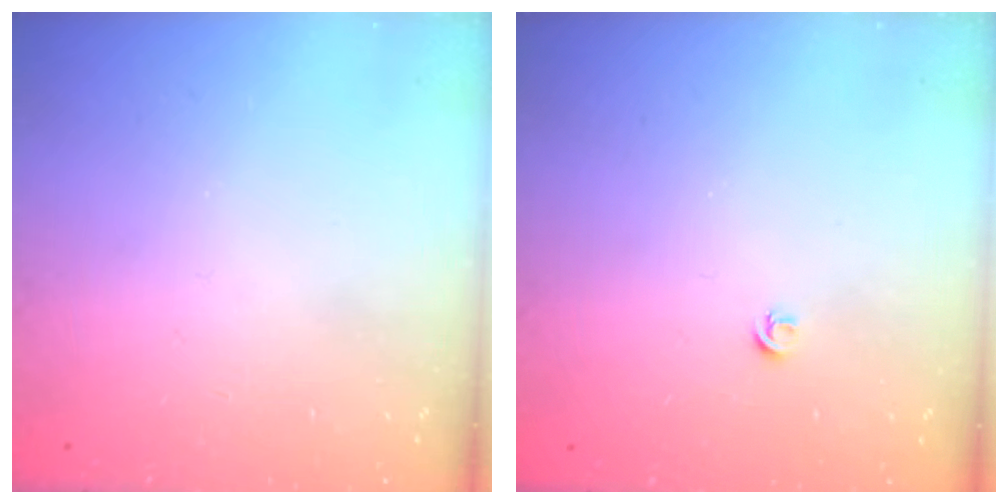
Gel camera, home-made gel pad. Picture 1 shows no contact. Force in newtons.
{"total": 3.9, "press": 3.9, "slide": 0.7}